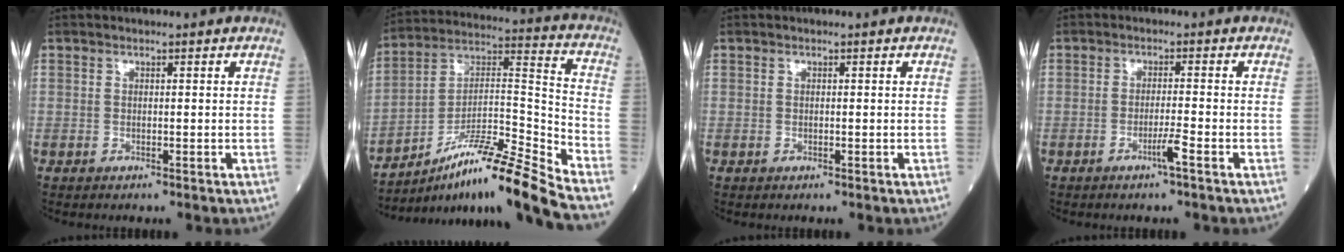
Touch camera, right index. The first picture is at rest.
{"total": 17.3, "force": [-13.4, -1.5, 10.8], "torque": [-0.183, 0.015, -0.227]}
{"total": 0.0}
{"total": 2.5, "force": [-1.4, -0.5, 1.9], "torque": [-0.037, -0.003, -0.028]}